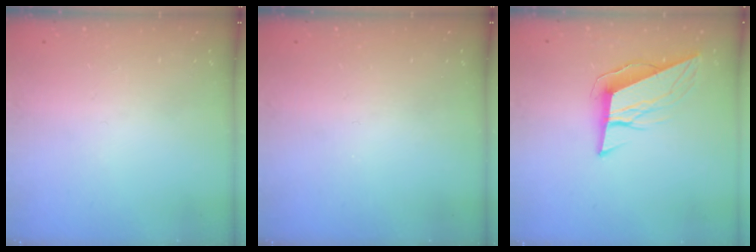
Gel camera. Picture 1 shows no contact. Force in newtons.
{"total": 0.0}
{"total": 10.7, "press": 10.2, "slide": 3.3}